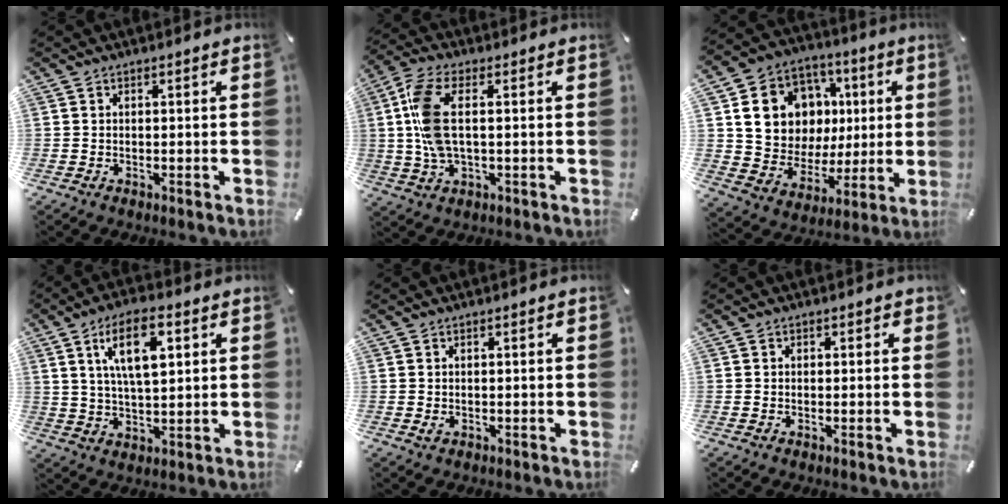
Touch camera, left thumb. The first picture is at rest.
{"total": 10.0, "force": [0.8, 4.5, 8.9], "torque": [-0.203, -0.007, 0.011]}
{"total": 15.3, "force": [4.3, 13.3, 6.3], "torque": [-0.099, -0.015, 0.094]}
{"total": 12.0, "force": [5.1, 4.9, 9.6], "torque": [-0.171, -0.003, 0.084]}
{"total": 0.7, "force": [0.0, 0.5, 0.4], "torque": [-0.008, 0.003, 0.000]}
{"total": 1.0, "force": [0.2, 0.9, 0.1], "torque": [0.005, 0.003, 0.001]}